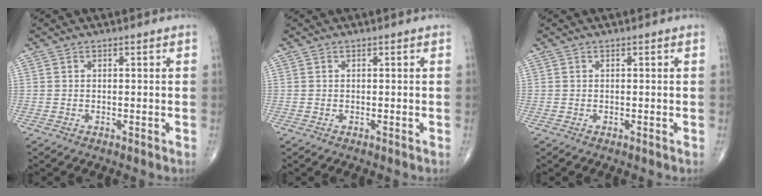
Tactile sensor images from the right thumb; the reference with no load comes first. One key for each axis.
{"total": 0.0}
{"total": 0.0}